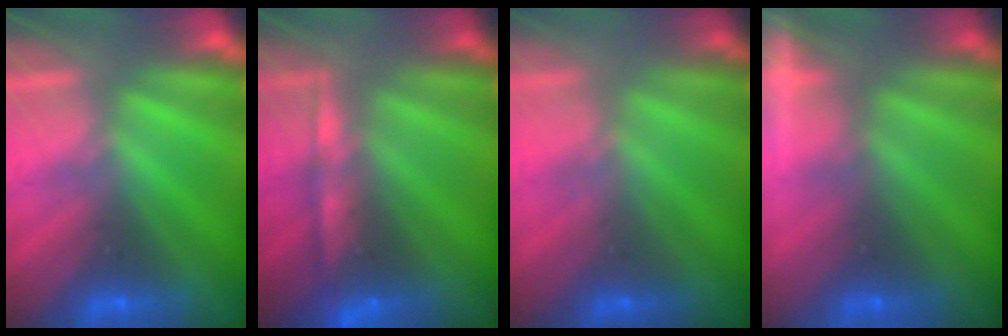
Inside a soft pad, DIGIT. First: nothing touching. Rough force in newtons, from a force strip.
{"total": 6.8}
{"total": 1.5}
{"total": 5.8}